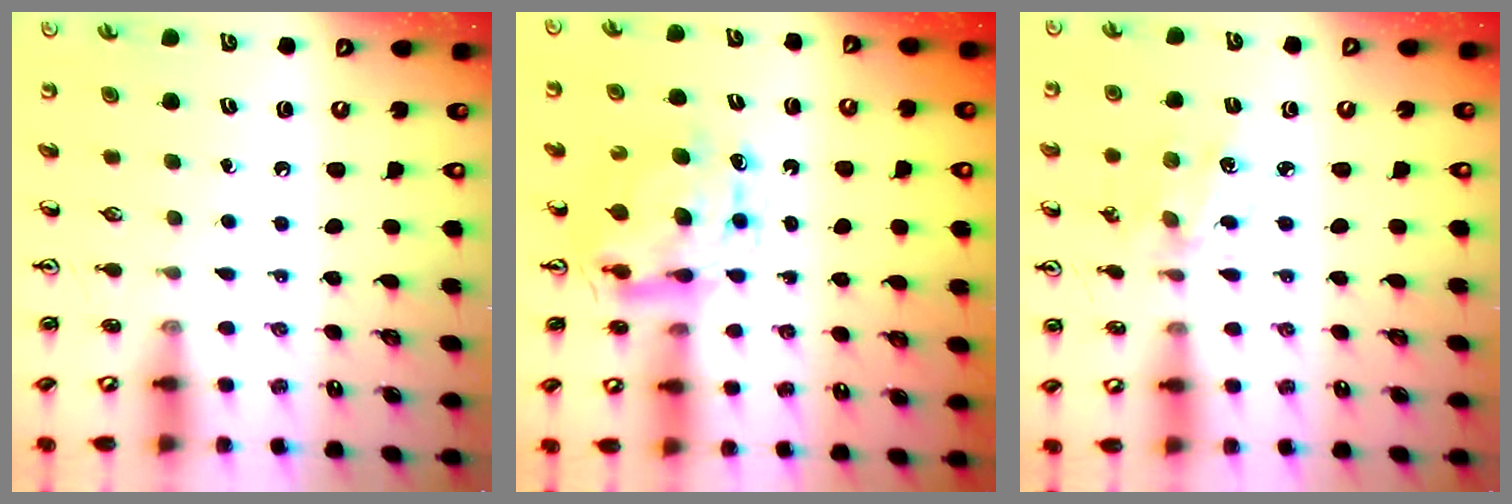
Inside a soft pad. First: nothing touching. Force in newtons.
{"total": 8.7, "press": 8.7, "slide": 0.7}
{"total": 2.9, "press": 2.9, "slide": 0.2}